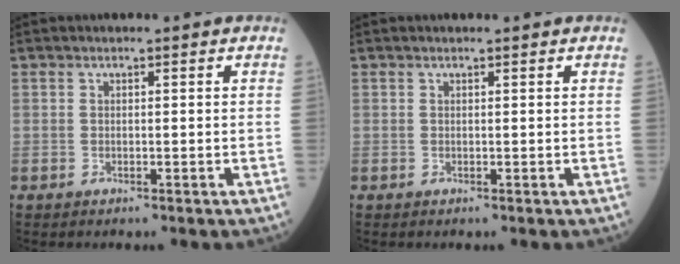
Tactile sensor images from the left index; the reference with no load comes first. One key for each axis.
{"total": 1.4, "fx": 1.3, "fy": 0.1, "fz": 0.5, "tx": -0.008, "ty": 0.011, "tz": 0.018}